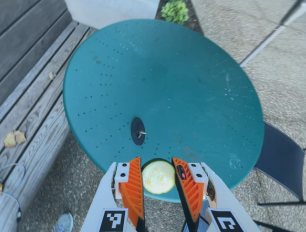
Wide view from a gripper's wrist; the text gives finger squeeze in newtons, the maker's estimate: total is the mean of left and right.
{"total": 12.2, "left": 12.5, "right": 11.8}